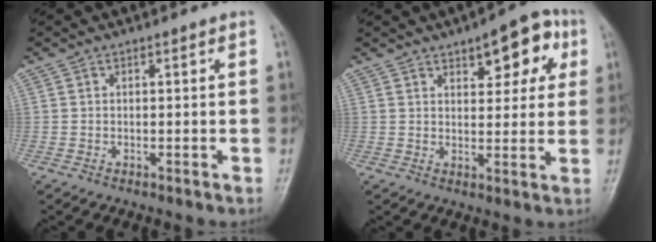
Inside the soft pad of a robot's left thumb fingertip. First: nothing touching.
{"total": 9.9, "force": [4.6, 4.6, 7.5], "torque": [-0.059, -0.007, 0.056]}